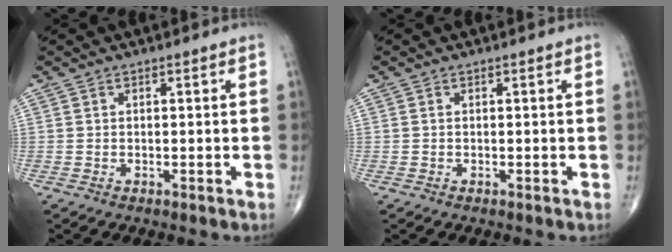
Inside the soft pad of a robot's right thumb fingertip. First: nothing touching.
{"total": 0.0}